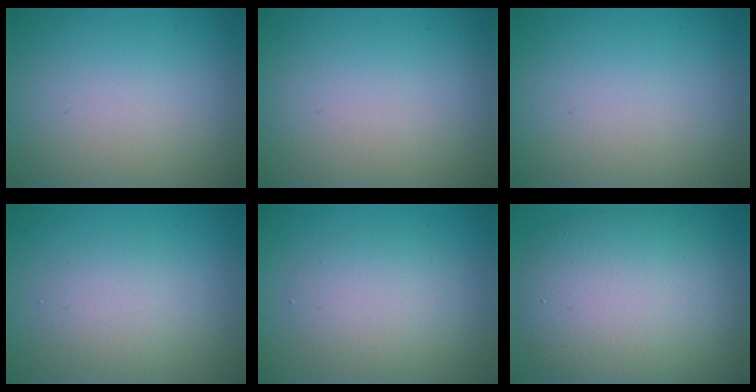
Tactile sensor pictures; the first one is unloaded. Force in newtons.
{"total": 0.0}
{"total": 0.0}
{"total": 2.4, "press": 2.4, "slide": 0.2}
{"total": 3.4, "press": 3.3, "slide": 0.3}
{"total": 9.7, "press": 9.6, "slide": 0.8}